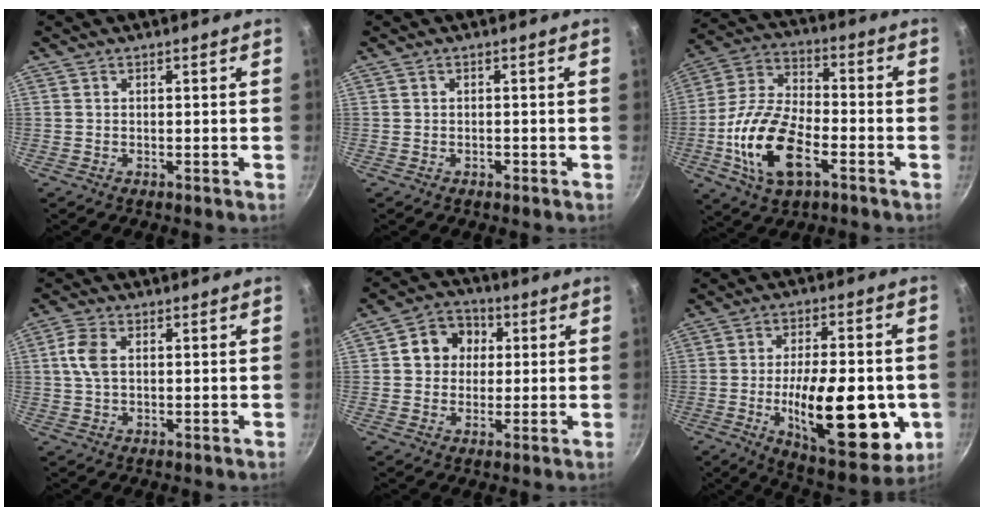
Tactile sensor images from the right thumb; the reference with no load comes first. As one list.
[{"total": 0.8, "force": [-0.4, 0.5, 0.4], "torque": [-0.004, 0.003, -0.006]}, {"total": 17.4, "force": [-5.8, 9.0, 13.7], "torque": [-0.260, 0.030, -0.119]}, {"total": 5.0, "force": [1.0, 3.0, 4.0], "torque": [-0.084, 0.008, 0.016]}, {"total": 8.4, "force": [1.8, 7.4, 3.6], "torque": [-0.019, 0.011, 0.016]}, {"total": 24.1, "force": [-4.8, 10.1, 21.3], "torque": [-0.291, -0.001, -0.063]}]